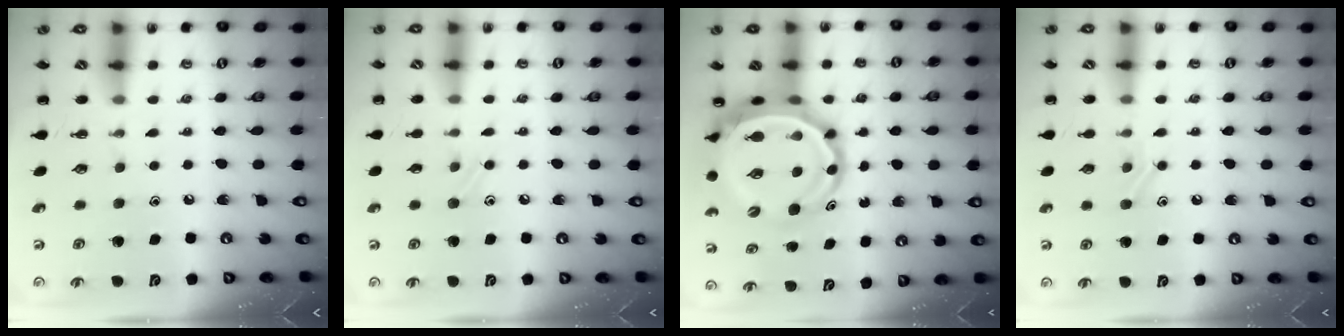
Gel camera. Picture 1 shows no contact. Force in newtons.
{"total": 5.3, "press": 4.9, "slide": 2.0}
{"total": 9.1, "press": 8.7, "slide": 2.5}
{"total": 8.4, "press": 8.3, "slide": 1.6}